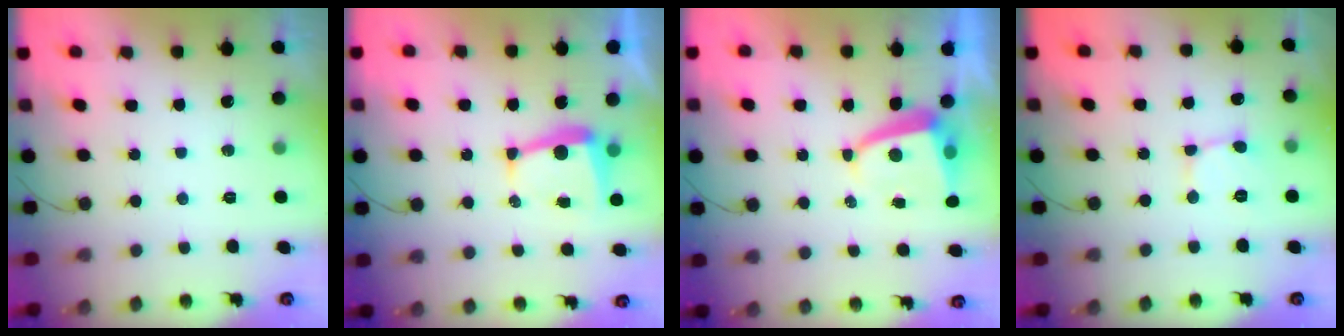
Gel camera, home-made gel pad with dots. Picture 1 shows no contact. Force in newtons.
{"total": 6.2, "press": 6.2, "slide": 0.4}
{"total": 4.9, "press": 4.8, "slide": 0.5}
{"total": 2.1, "press": 2.1, "slide": 0.2}